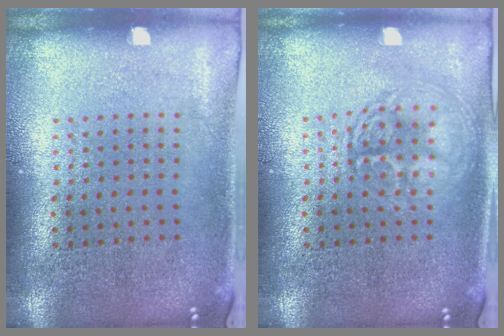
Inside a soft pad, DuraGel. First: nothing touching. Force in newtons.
{"total": 2.7, "press": 2.7, "slide": 0.3}